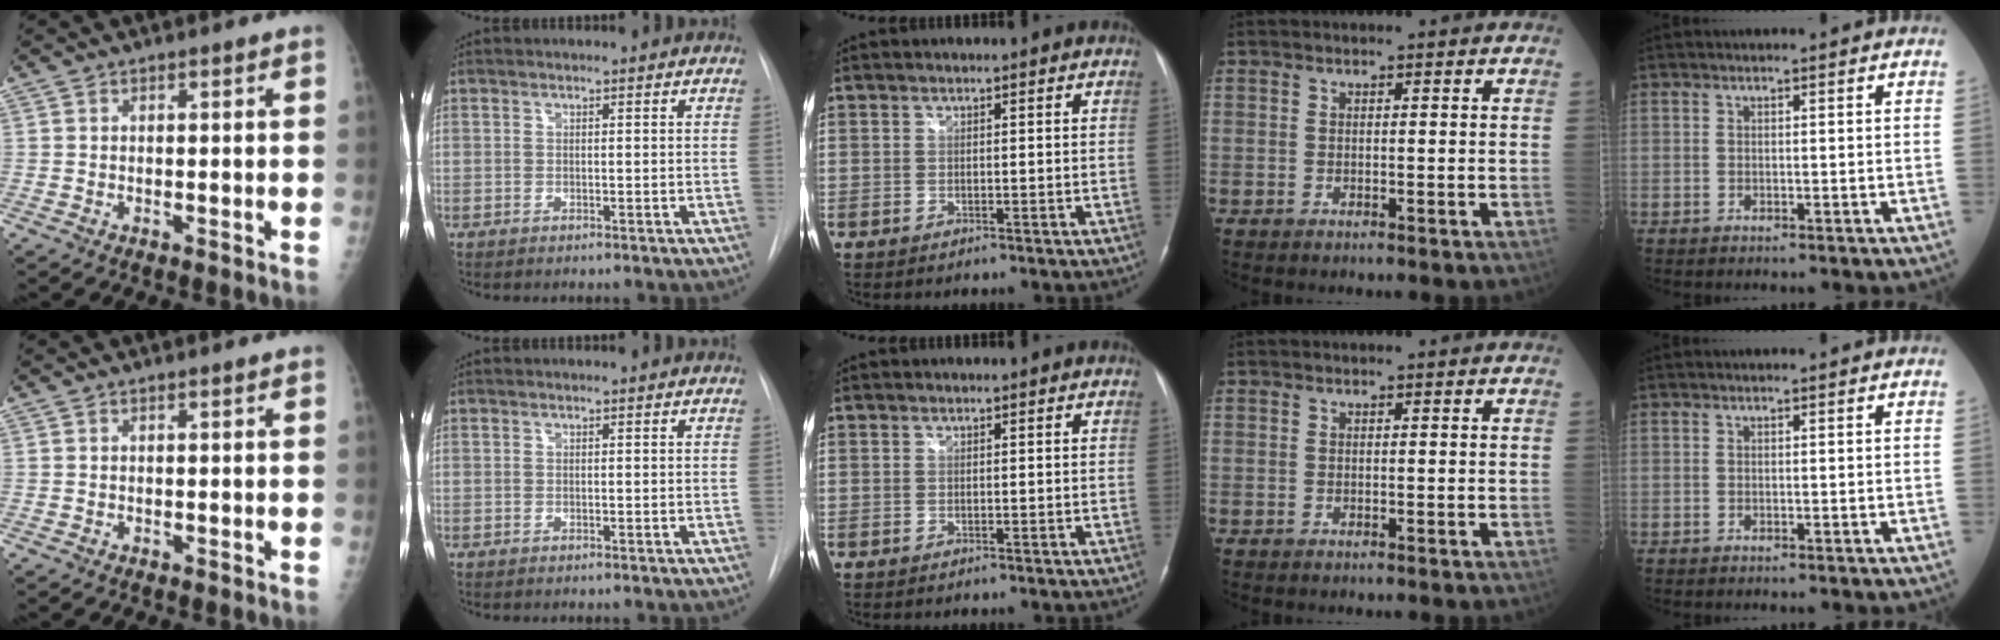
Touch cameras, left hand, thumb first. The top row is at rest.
{}